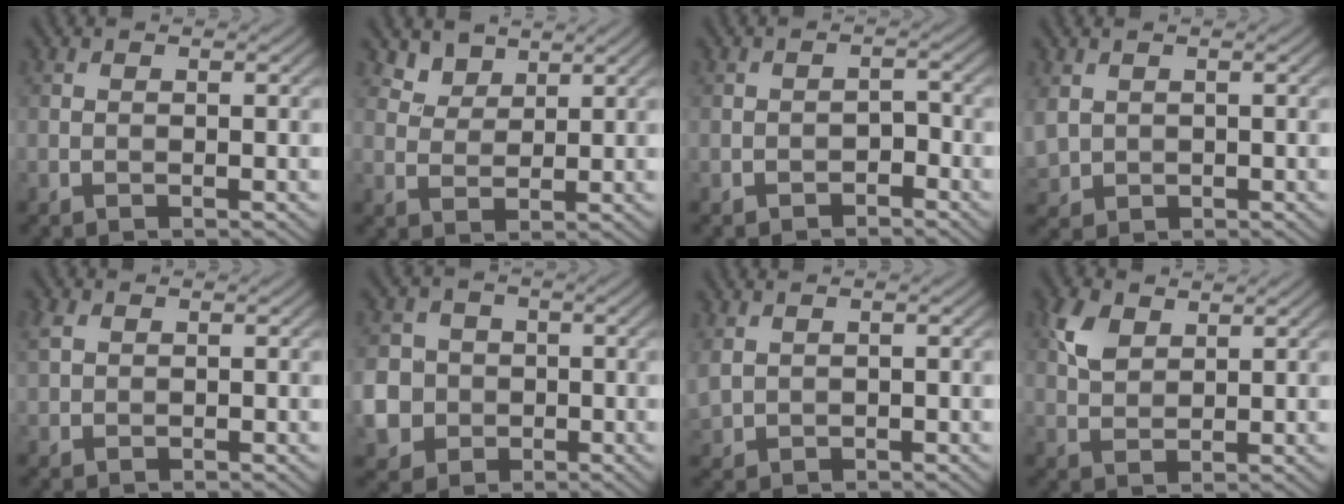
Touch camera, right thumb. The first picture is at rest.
{"total": 3.0, "force": [2.4, 1.5, 0.8], "torque": [-0.025, -0.005, 0.056]}
{"total": 1.9, "force": [-1.4, 1.0, 0.8], "torque": [-0.012, 0.007, -0.024]}
{"total": 2.5, "force": [0.7, 2.1, 1.2], "torque": [-0.046, -0.005, 0.020]}
{"total": 2.2, "force": [0.8, 1.6, 1.3], "torque": [-0.041, 0.007, 0.017]}
{"total": 10.4, "force": [-2.0, 9.8, 2.8], "torque": [-0.122, -0.024, -0.052]}
{"total": 2.2, "force": [0.8, 1.5, 1.3], "torque": [-0.046, -0.001, 0.022]}
{"total": 4.2, "force": [2.4, 2.4, 2.6], "torque": [-0.068, 0.006, 0.050]}